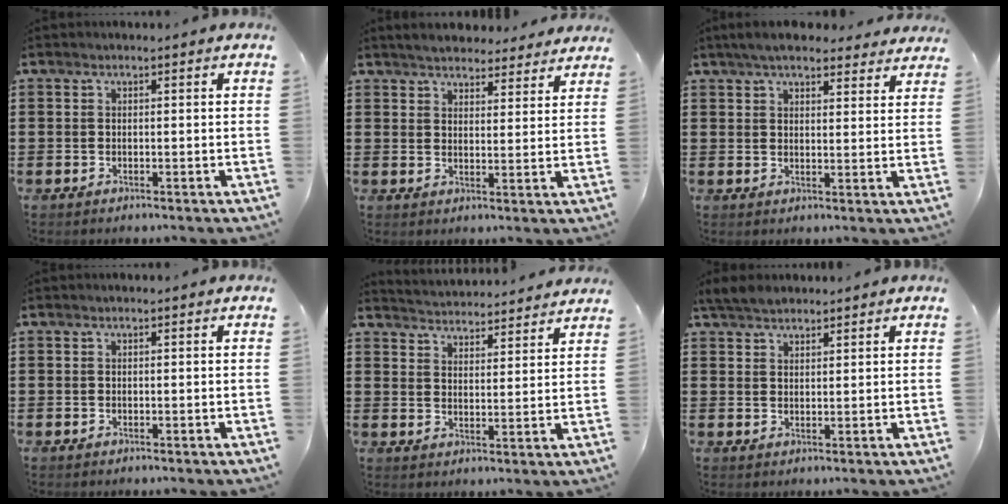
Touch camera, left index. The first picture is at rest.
{"total": 4.3, "force": [4.2, 0.5, 0.5], "torque": [-0.025, -0.013, 0.076]}
{"total": 5.2, "force": [4.7, 1.0, 2.0], "torque": [-0.051, -0.008, 0.088]}
{"total": 0.0}
{"total": 3.9, "force": [3.9, -0.2, -0.4], "torque": [-0.009, -0.028, 0.068]}
{"total": 3.0, "force": [2.7, 0.9, 0.8], "torque": [-0.025, 0.000, 0.053]}